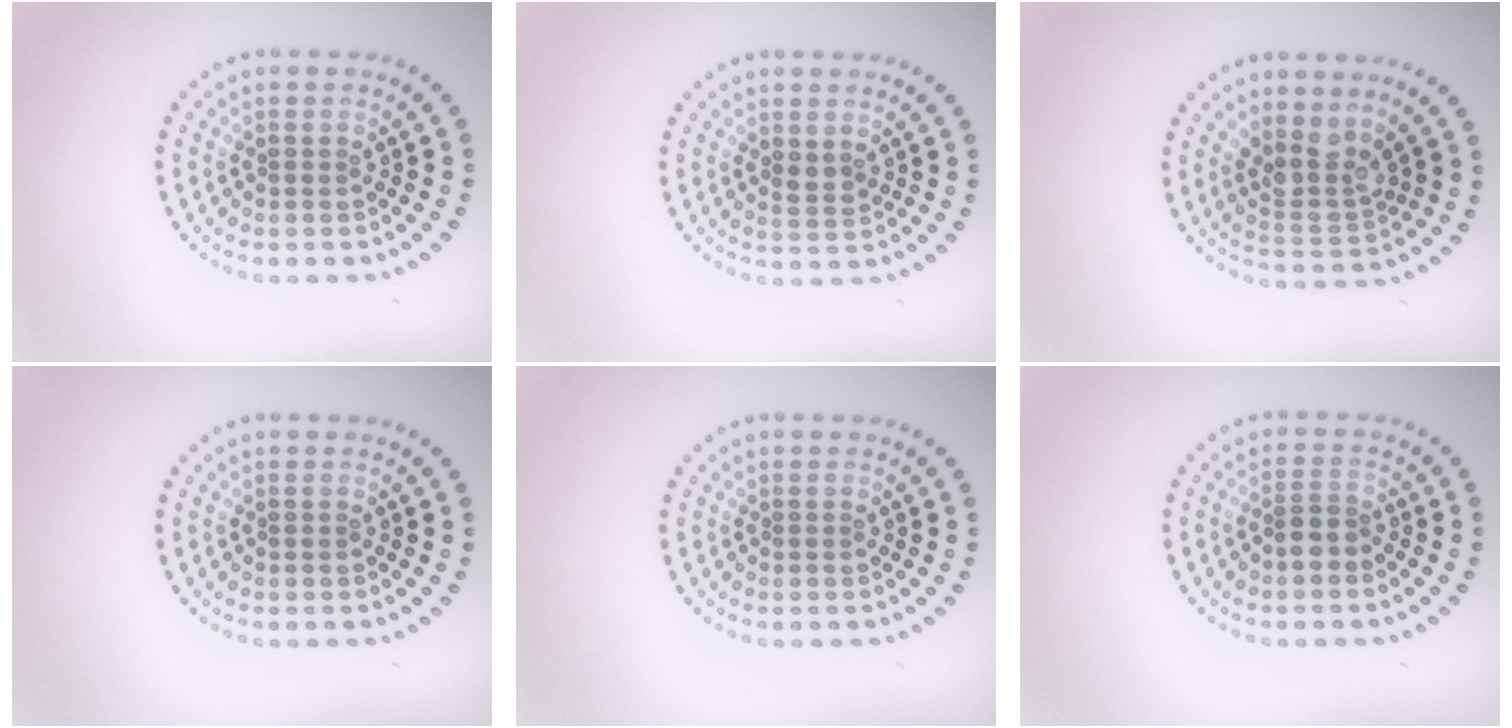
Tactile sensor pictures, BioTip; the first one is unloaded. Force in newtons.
{"total": 1.2, "press": 1.2, "slide": 0.5}
{"total": 3.2, "press": 2.4, "slide": 2.1}
{"total": 0.0}
{"total": 0.0}
{"total": 2.2, "press": 1.8, "slide": 1.2}